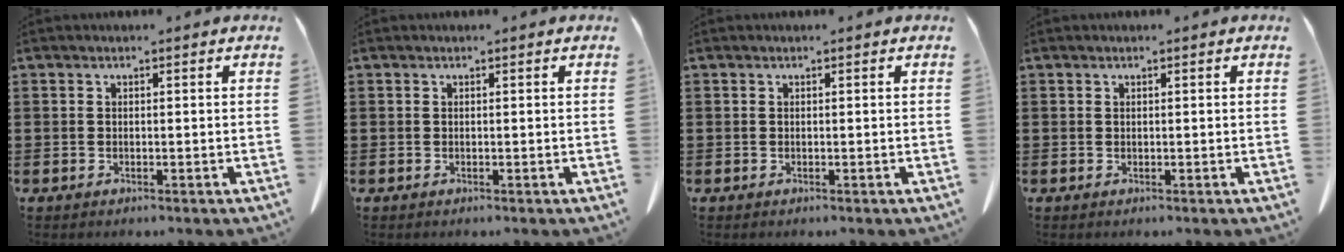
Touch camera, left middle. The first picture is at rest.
{"total": 0.0}
{"total": 0.0}
{"total": 0.0}